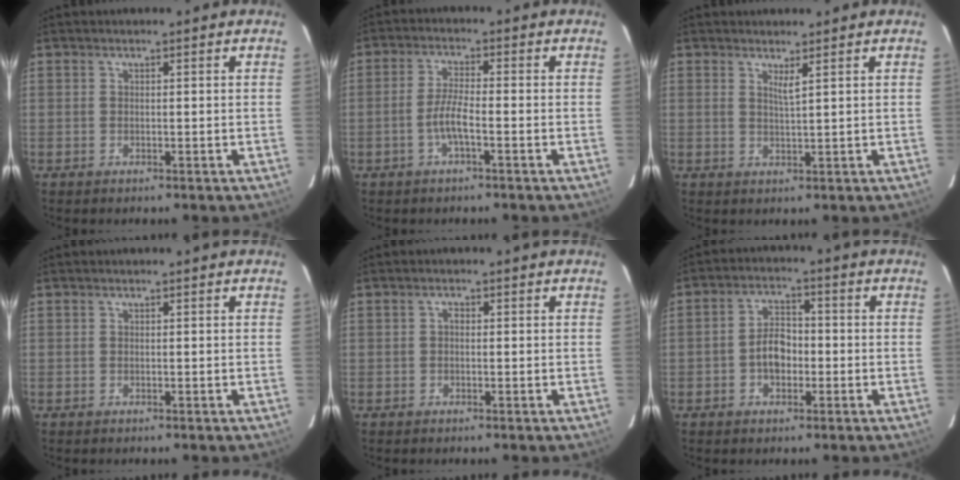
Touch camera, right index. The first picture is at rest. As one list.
[{"total": 3.7, "force": [-1.6, 0.3, 3.3], "torque": [-0.072, 0.005, -0.031]}, {"total": 1.7, "force": [1.1, -0.3, 1.2], "torque": [-0.019, -0.002, 0.021]}, {"total": 0.0}, {"total": 0.8, "force": [-0.1, 0.6, 0.5], "torque": [-0.008, 0.005, -0.005]}, {"total": 5.3, "force": [-1.4, 3.4, 3.7], "torque": [-0.067, 0.016, -0.021]}]